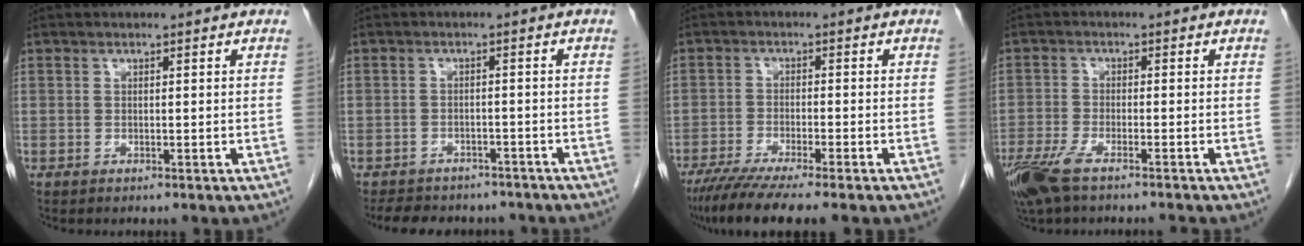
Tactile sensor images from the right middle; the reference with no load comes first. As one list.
[{"total": 10.1, "force": [-8.7, 4.3, 2.7], "torque": [-0.046, 0.004, -0.105]}, {"total": 8.9, "force": [-7.1, -0.3, 5.4], "torque": [-0.082, -0.024, -0.115]}, {"total": 8.2, "force": [-6.3, 1.3, 5.1], "torque": [-0.098, -0.016, -0.115]}]